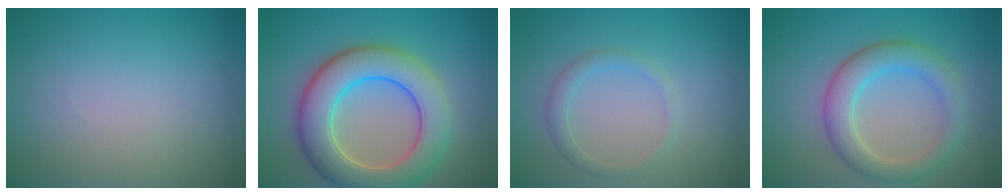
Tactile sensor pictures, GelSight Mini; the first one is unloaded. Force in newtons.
{"total": 8.4, "press": 8.4, "slide": 0.5}
{"total": 1.5, "press": 1.5, "slide": 0.1}
{"total": 4.5, "press": 4.5, "slide": 0.6}